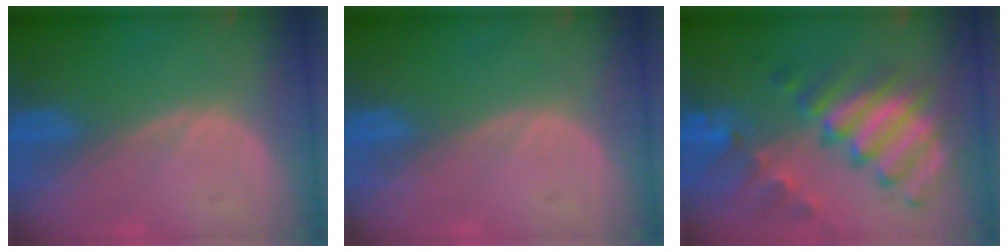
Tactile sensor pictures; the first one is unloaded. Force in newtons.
{"total": 0.0}
{"total": 11.6, "press": 10.0, "slide": 5.8}